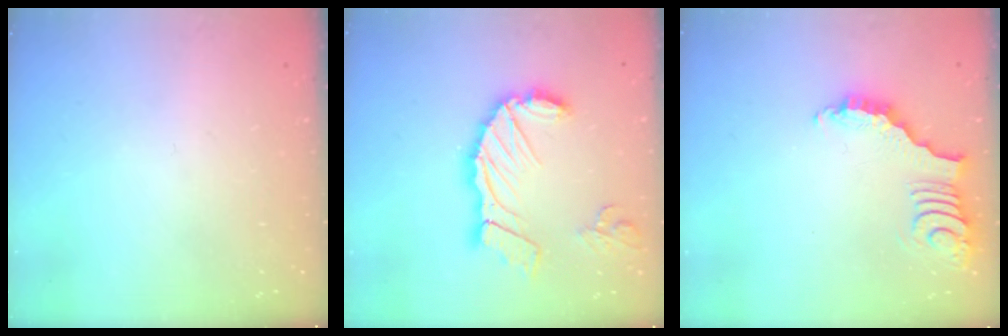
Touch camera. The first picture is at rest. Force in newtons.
{"total": 15.6, "press": 15.5, "slide": 1.9}
{"total": 3.9, "press": 3.8, "slide": 0.5}